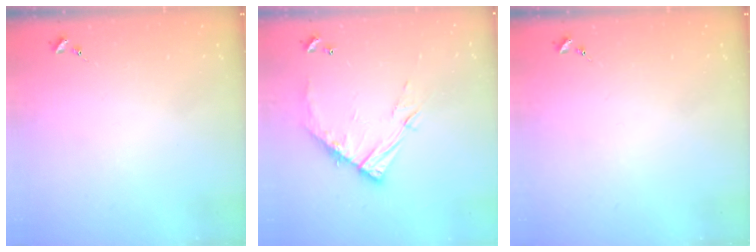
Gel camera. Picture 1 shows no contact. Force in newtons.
{"total": 12.4, "press": 12.3, "slide": 1.2}
{"total": 0.0}